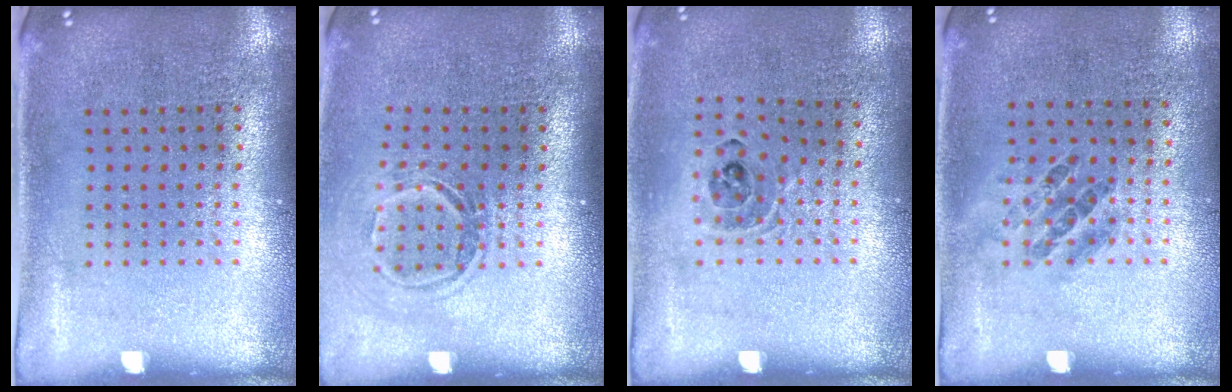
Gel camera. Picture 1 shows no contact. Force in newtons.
{"total": 1.5, "press": 1.1, "slide": 1.0}
{"total": 1.0, "press": 1.0, "slide": 0.1}
{"total": 0.9, "press": 0.6, "slide": 0.6}